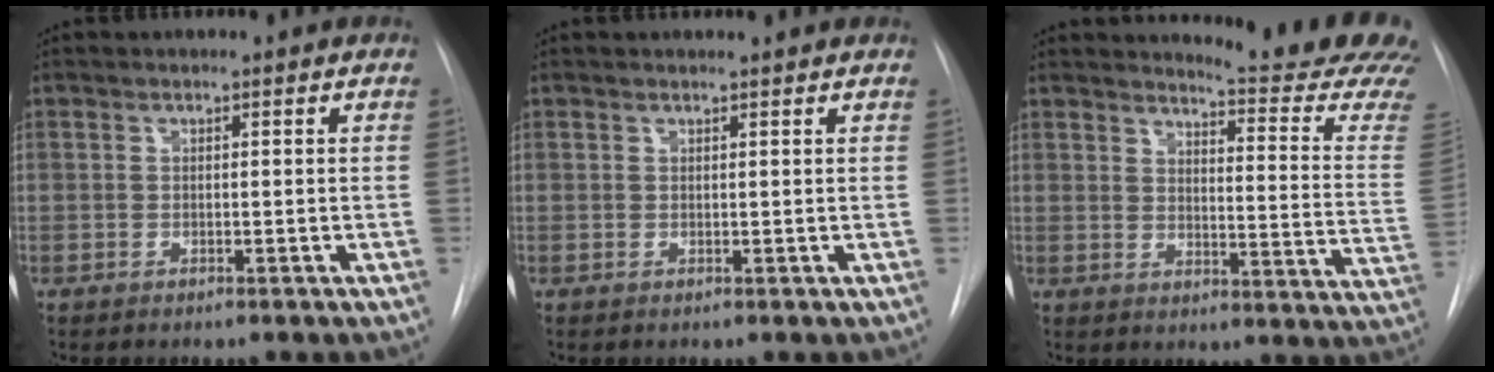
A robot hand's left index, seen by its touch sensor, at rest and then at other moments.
{"total": 2.0, "force": [2.0, 0.3, 0.4], "torque": [-0.014, 0.010, 0.019]}
{"total": 17.5, "force": [17.0, -1.1, 4.0], "torque": [-0.053, -0.161, 0.180]}